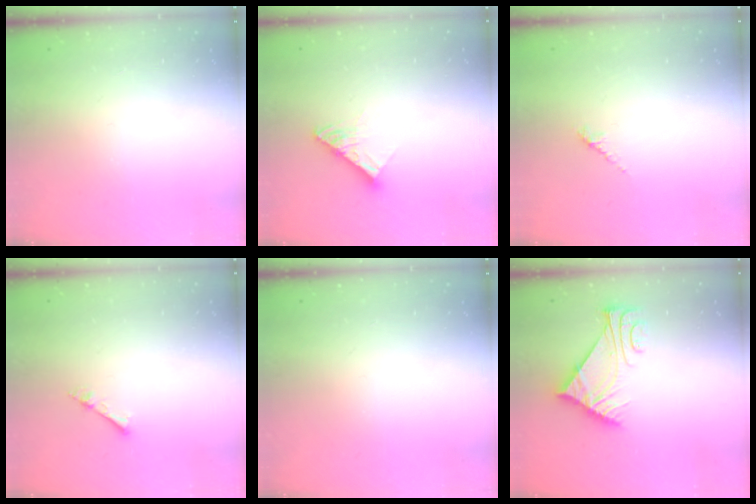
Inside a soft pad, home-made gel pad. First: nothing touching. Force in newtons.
{"total": 9.5, "press": 9.4, "slide": 1.0}
{"total": 2.6, "press": 2.4, "slide": 0.7}
{"total": 3.7, "press": 3.7, "slide": 0.5}
{"total": 0.0}
{"total": 7.6, "press": 7.6, "slide": 0.9}